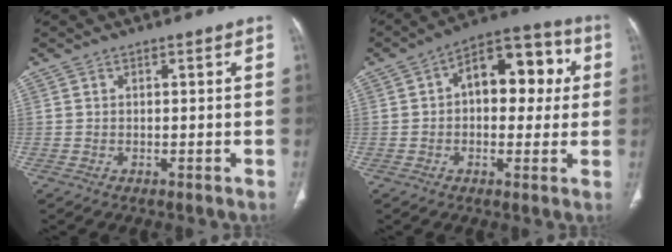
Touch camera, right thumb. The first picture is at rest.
{"total": 13.7, "force": [2.2, 8.2, 10.8], "torque": [-0.110, 0.030, 0.023]}